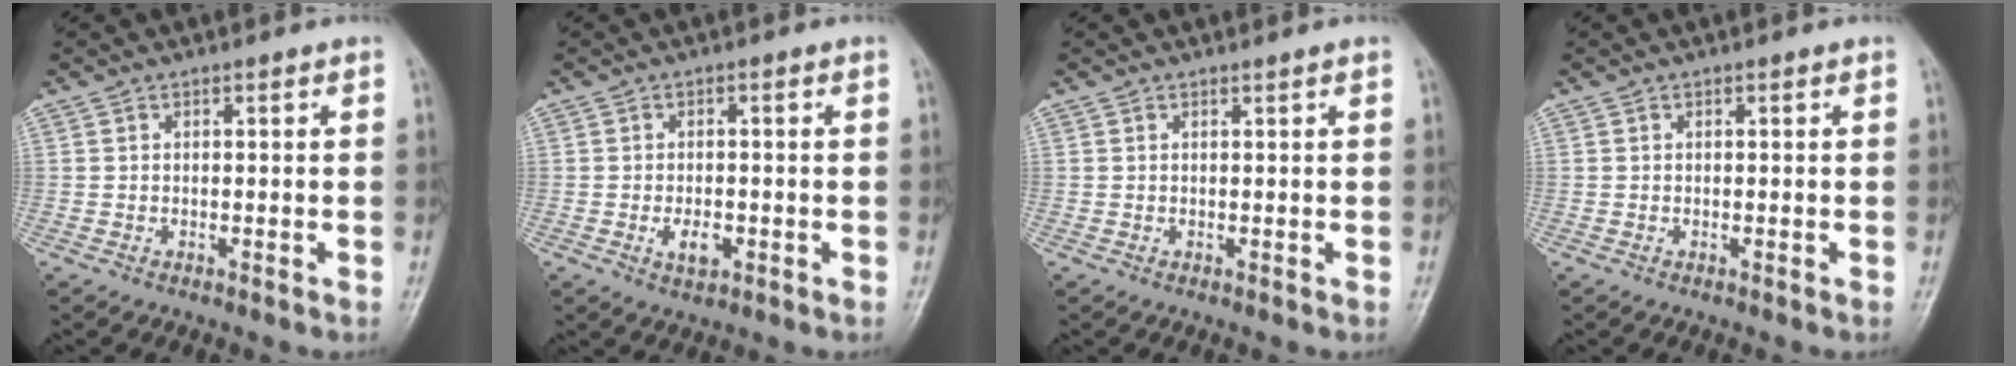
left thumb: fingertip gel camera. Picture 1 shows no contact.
{"total": 4.1, "force": [-1.3, 2.4, 3.1], "torque": [-0.043, 0.004, -0.020]}
{"total": 0.0}
{"total": 0.0}